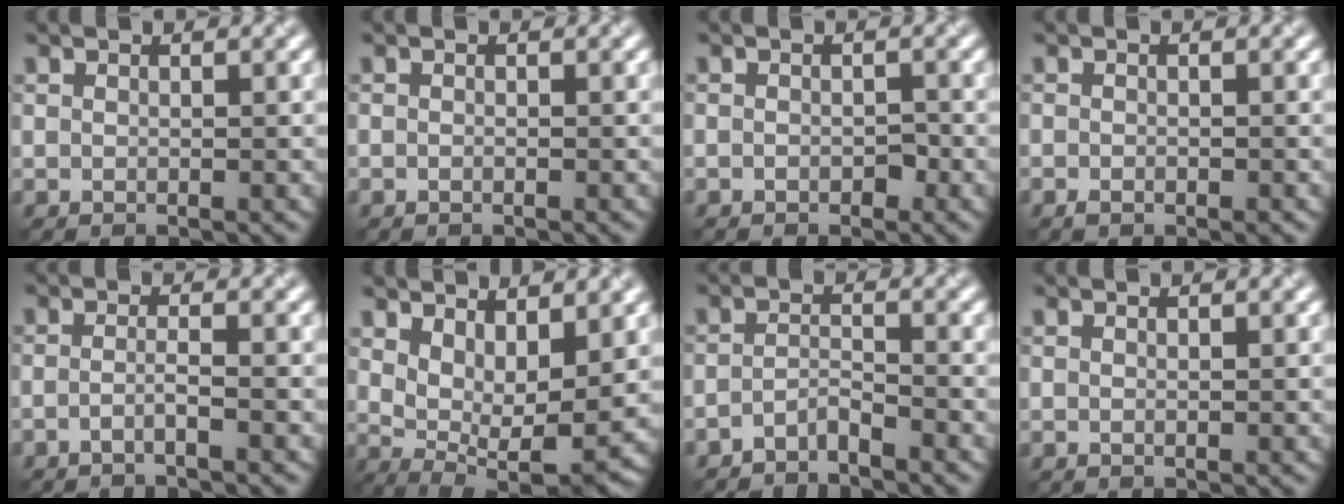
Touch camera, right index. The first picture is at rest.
{"total": 0.6, "force": [-0.5, -0.3, -0.3], "torque": [-0.002, 0.000, -0.004]}
{"total": 1.0, "force": [-1.0, -0.1, 0.0], "torque": [-0.005, 0.003, -0.005]}
{"total": 1.0, "force": [-1.0, -0.1, 0.0], "torque": [-0.006, 0.004, -0.005]}
{"total": 1.7, "force": [-1.4, 0.1, 0.9], "torque": [-0.013, 0.002, -0.024]}
{"total": 6.0, "force": [1.6, 2.9, 5.0], "torque": [-0.090, -0.012, 0.051]}
{"total": 2.4, "force": [-2.4, -0.2, 0.1], "torque": [-0.008, 0.006, -0.040]}
{"total": 0.0}